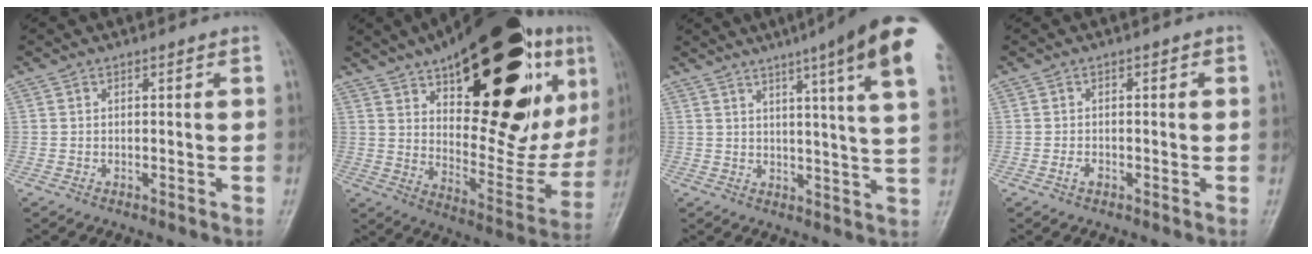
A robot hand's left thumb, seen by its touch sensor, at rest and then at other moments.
{"total": 37.6, "force": [15.6, 16.0, 30.3], "torque": [-0.381, -0.005, 0.251]}
{"total": 18.6, "force": [10.3, 0.9, 15.5], "torque": [-0.199, -0.036, 0.115]}
{"total": 1.5, "force": [-0.8, 1.1, 0.8], "torque": [-0.009, 0.005, -0.014]}